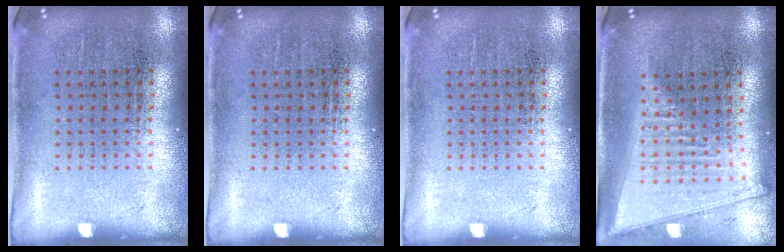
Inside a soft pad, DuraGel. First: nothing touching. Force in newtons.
{"total": 0.0}
{"total": 0.0}
{"total": 2.0, "press": 1.7, "slide": 1.0}